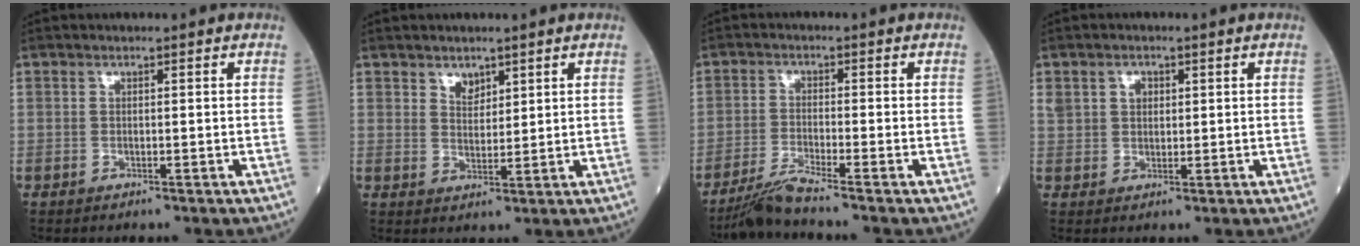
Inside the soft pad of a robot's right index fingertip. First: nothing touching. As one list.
[{"total": 2.7, "force": [1.9, 1.6, 1.0], "torque": [-0.016, -0.002, 0.037]}, {"total": 4.6, "force": [-4.0, -1.5, 1.8], "torque": [-0.045, -0.026, -0.084]}, {"total": 3.5, "force": [1.4, 2.8, 1.5], "torque": [-0.028, 0.010, 0.029]}]